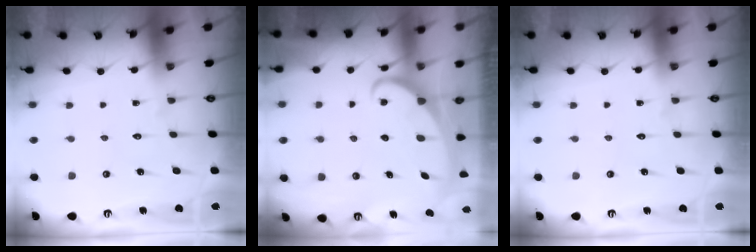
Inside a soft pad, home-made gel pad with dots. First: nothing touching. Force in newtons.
{"total": 2.3, "press": 2.3, "slide": 0.3}
{"total": 0.0}